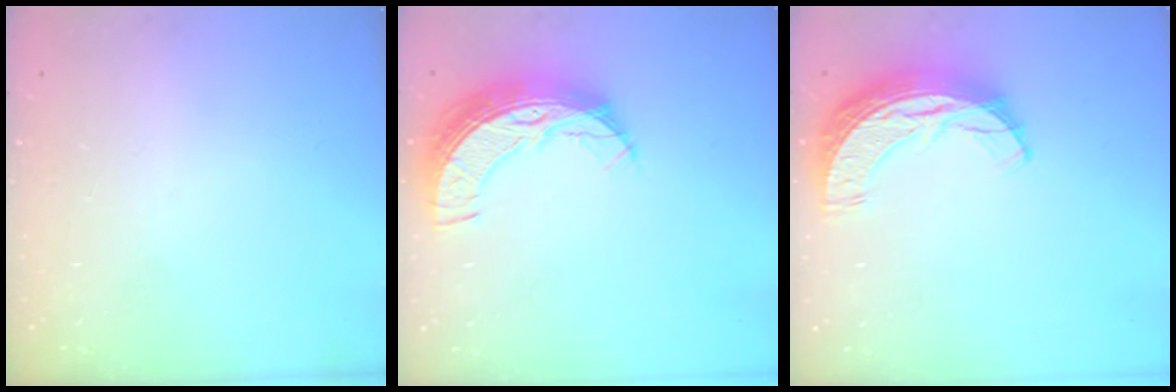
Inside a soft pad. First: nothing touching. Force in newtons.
{"total": 11.5, "press": 11.5, "slide": 0.9}
{"total": 11.3, "press": 11.2, "slide": 0.7}